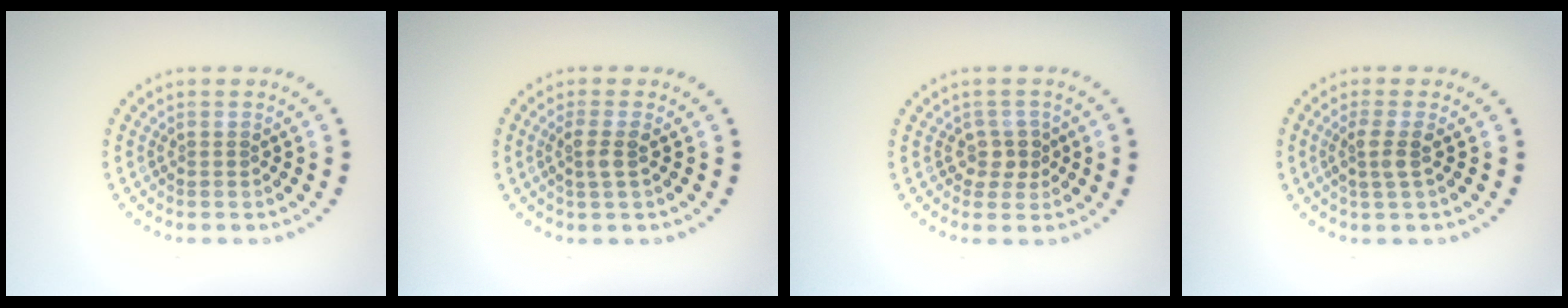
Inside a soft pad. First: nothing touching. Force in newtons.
{"total": 1.6, "press": 1.3, "slide": 0.9}
{"total": 1.9, "press": 1.5, "slide": 1.2}
{"total": 1.9, "press": 1.5, "slide": 1.2}